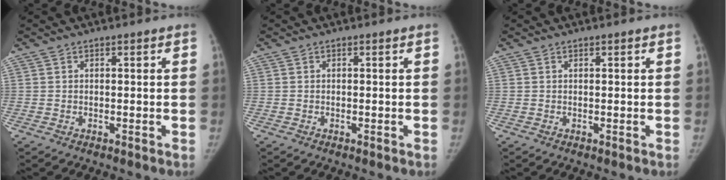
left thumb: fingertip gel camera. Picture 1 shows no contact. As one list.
[{"total": 0.0}, {"total": 0.0}]